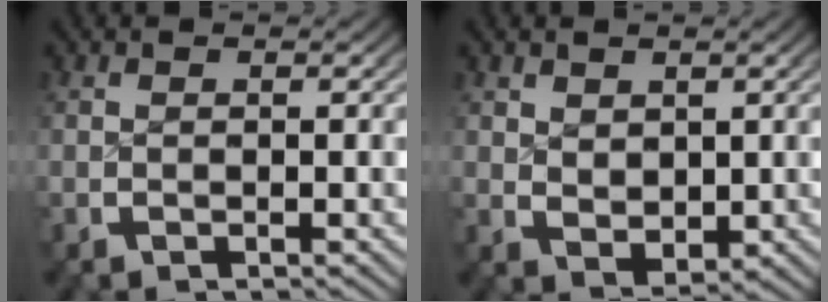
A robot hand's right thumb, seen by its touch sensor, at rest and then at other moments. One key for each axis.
{"total": 2.6, "fx": 0.8, "fy": 1.9, "fz": 1.7, "tx": -0.037, "ty": -0.020, "tz": 0.030}